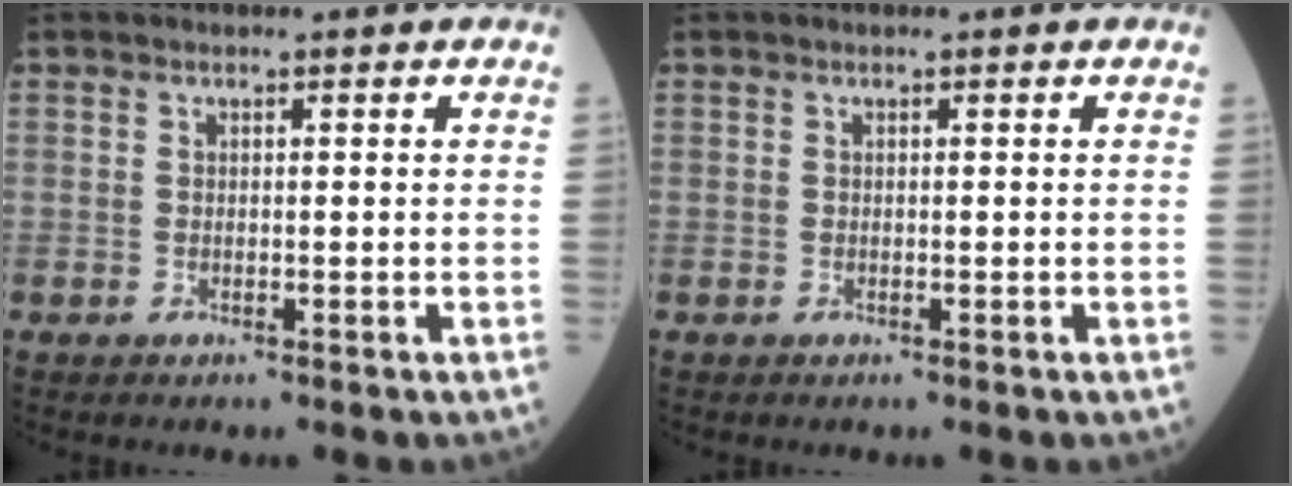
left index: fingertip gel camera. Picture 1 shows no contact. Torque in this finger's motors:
{"motor_torque": [0.00, 0.00, 0.00, 0.00]}